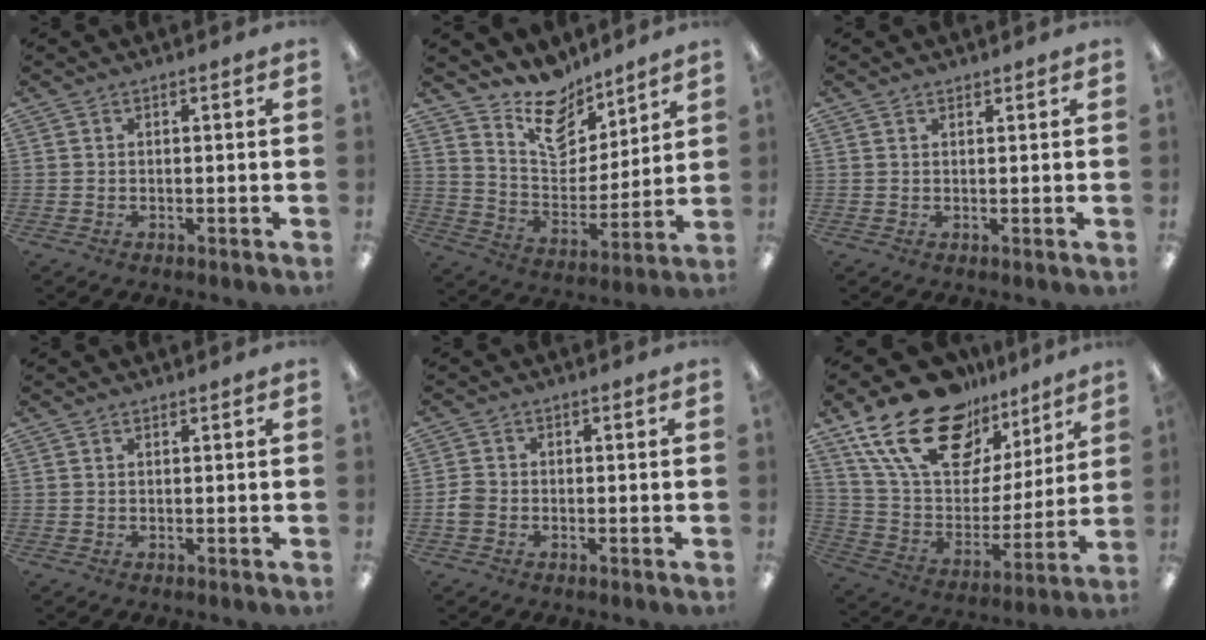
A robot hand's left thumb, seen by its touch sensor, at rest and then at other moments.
{"total": 14.6, "force": [11.5, 7.4, 5.2], "torque": [-0.085, -0.082, 0.212]}
{"total": 1.1, "force": [1.0, 0.4, 0.1], "torque": [-0.002, -0.002, 0.019]}
{"total": 0.5, "force": [0.5, 0.2, 0.0], "torque": [-0.001, 0.000, 0.009]}
{"total": 2.8, "force": [-0.9, 2.2, 1.4], "torque": [-0.023, 0.007, -0.016]}
{"total": 24.1, "force": [15.7, 13.2, 12.6], "torque": [-0.227, -0.085, 0.284]}